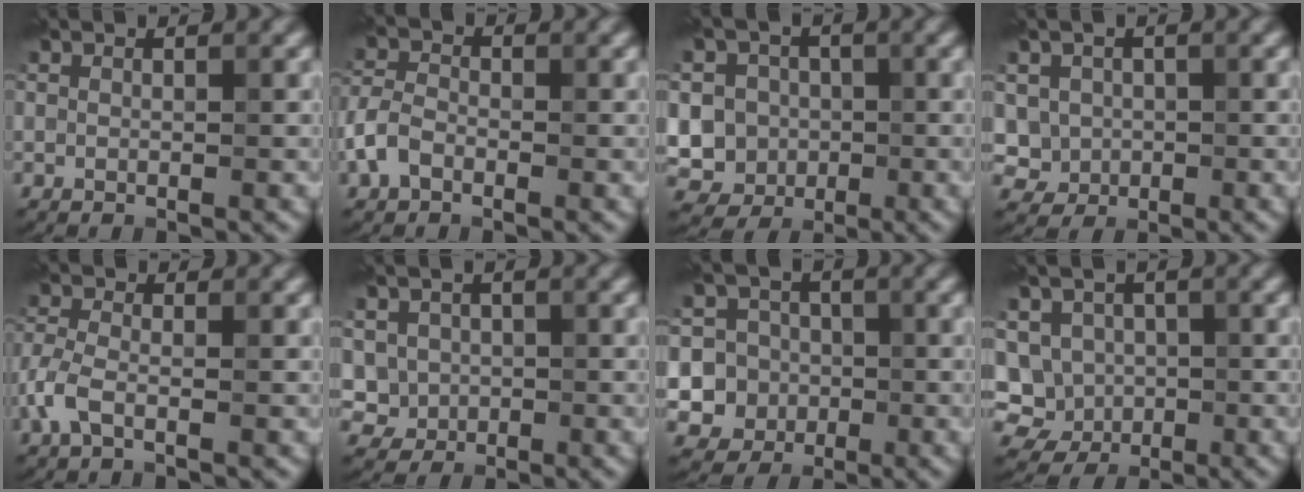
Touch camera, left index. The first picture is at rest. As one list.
[{"total": 2.8, "force": [-1.5, 1.8, 1.5], "torque": [-0.033, 0.006, -0.041]}, {"total": 9.0, "force": [-0.7, 8.5, 2.9], "torque": [-0.067, 0.018, -0.042]}, {"total": 3.1, "force": [0.2, 2.9, 1.0], "torque": [-0.010, -0.002, 0.002]}, {"total": 2.7, "force": [-1.2, 1.3, 2.1], "torque": [-0.053, 0.003, -0.036]}, {"total": 2.9, "force": [0.2, 2.7, 0.9], "torque": [-0.007, -0.003, 0.004]}, {"total": 7.7, "force": [-1.5, 7.4, 1.6], "torque": [-0.022, 0.013, -0.056]}, {"total": 6.9, "force": [-0.5, 6.4, 2.3], "torque": [-0.044, 0.019, -0.034]}]